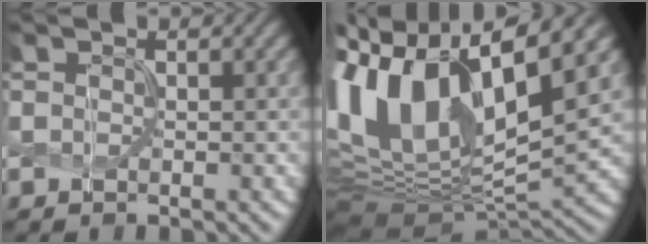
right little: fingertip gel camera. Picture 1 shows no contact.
{"total": 15.2, "force": [3.9, 7.3, 12.8], "torque": [-0.258, 0.011, 0.076]}